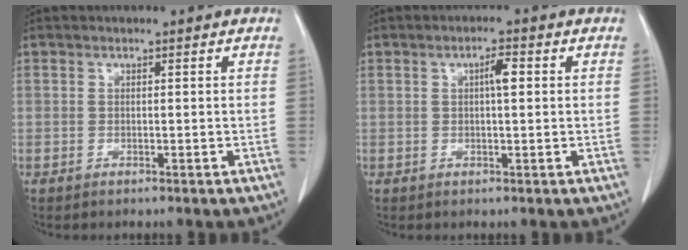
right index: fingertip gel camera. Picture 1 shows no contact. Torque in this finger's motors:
{"motor_torque": [0.12, 0.07, 0.10, 0.02]}